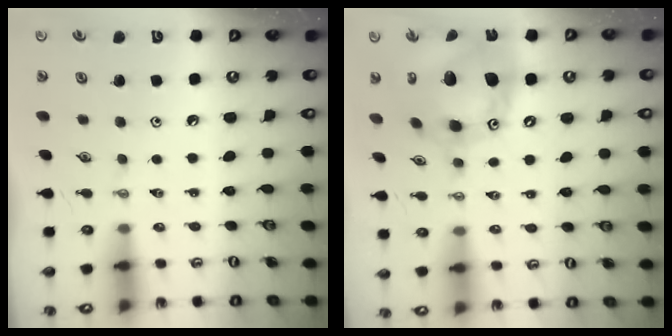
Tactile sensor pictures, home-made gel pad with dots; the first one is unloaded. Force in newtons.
{"total": 17.9, "press": 17.8, "slide": 1.8}